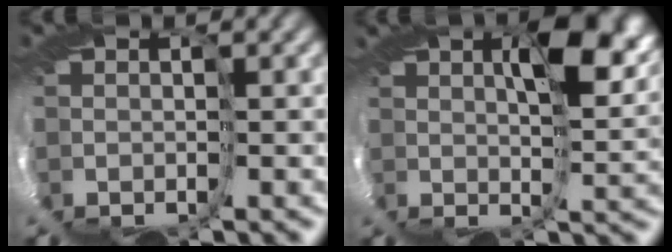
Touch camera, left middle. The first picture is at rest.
{"total": 7.3, "force": [4.8, 0.8, 5.5], "torque": [-0.109, 0.000, 0.076]}